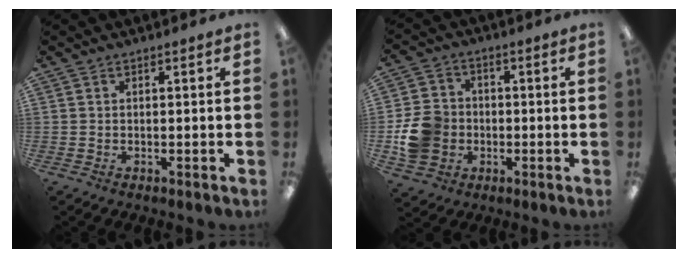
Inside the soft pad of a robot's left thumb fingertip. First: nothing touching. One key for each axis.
{"total": 10.7, "fx": -1.7, "fy": 9.5, "fz": 4.6, "tx": -0.088, "ty": 0.021, "tz": -0.025}